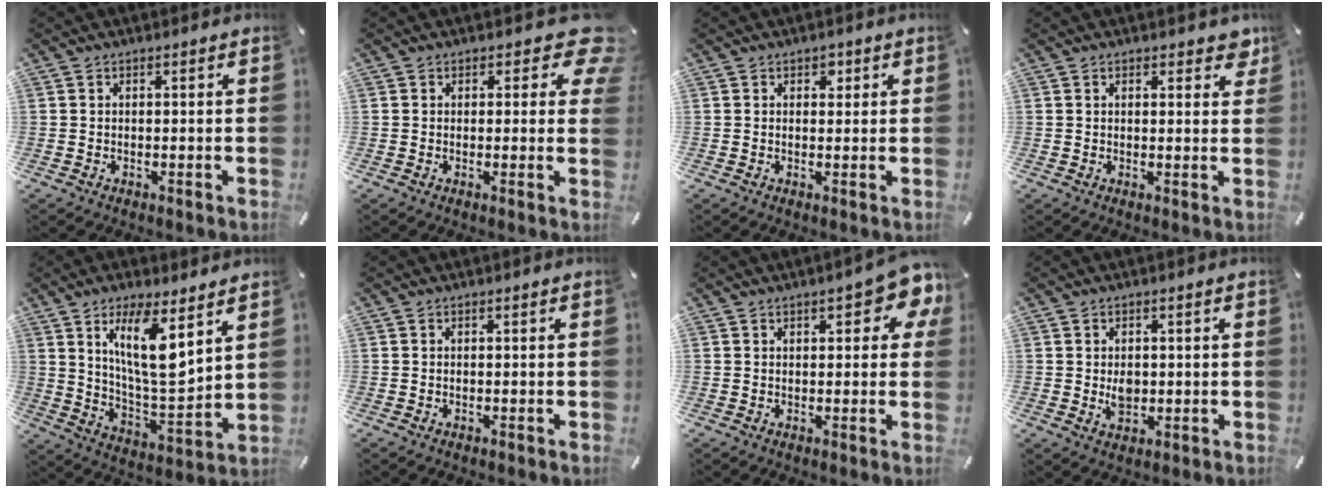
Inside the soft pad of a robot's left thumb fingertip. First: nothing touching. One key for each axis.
{"total": 7.4, "fx": 3.6, "fy": 3.7, "fz": 5.3, "tx": -0.050, "ty": -0.019, "tz": 0.056}
{"total": 1.8, "fx": 0.8, "fy": 1.5, "fz": 0.8, "tx": 0.007, "ty": -0.005, "tz": 0.007}
{"total": 3.3, "fx": 2.0, "fy": 1.6, "fz": 2.1, "tx": -0.023, "ty": -0.006, "tz": 0.031}
{"total": 14.4, "fx": 7.8, "fy": 4.1, "fz": 11.3, "tx": -0.216, "ty": -0.041, "tz": 0.129}
{"total": 0.0}
{"total": 7.8, "fx": 4.0, "fy": 3.4, "fz": 5.8, "tx": -0.072, "ty": -0.016, "tz": 0.063}
{"total": 3.3, "fx": 0.0, "fy": 2.6, "fz": 2.0, "tx": -0.032, "ty": -0.006, "tz": -0.004}